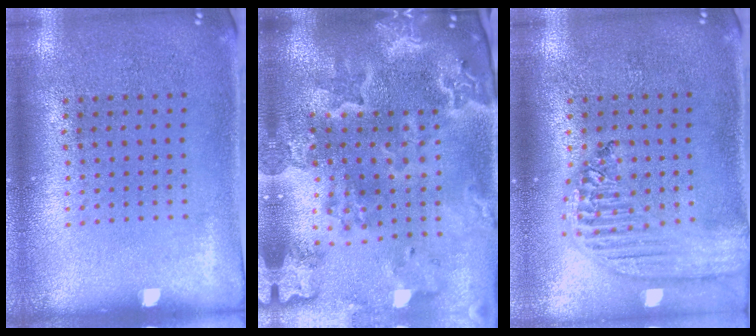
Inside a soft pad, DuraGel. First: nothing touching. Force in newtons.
{"total": 4.7, "press": 3.8, "slide": 2.8}
{"total": 2.3, "press": 2.0, "slide": 1.2}